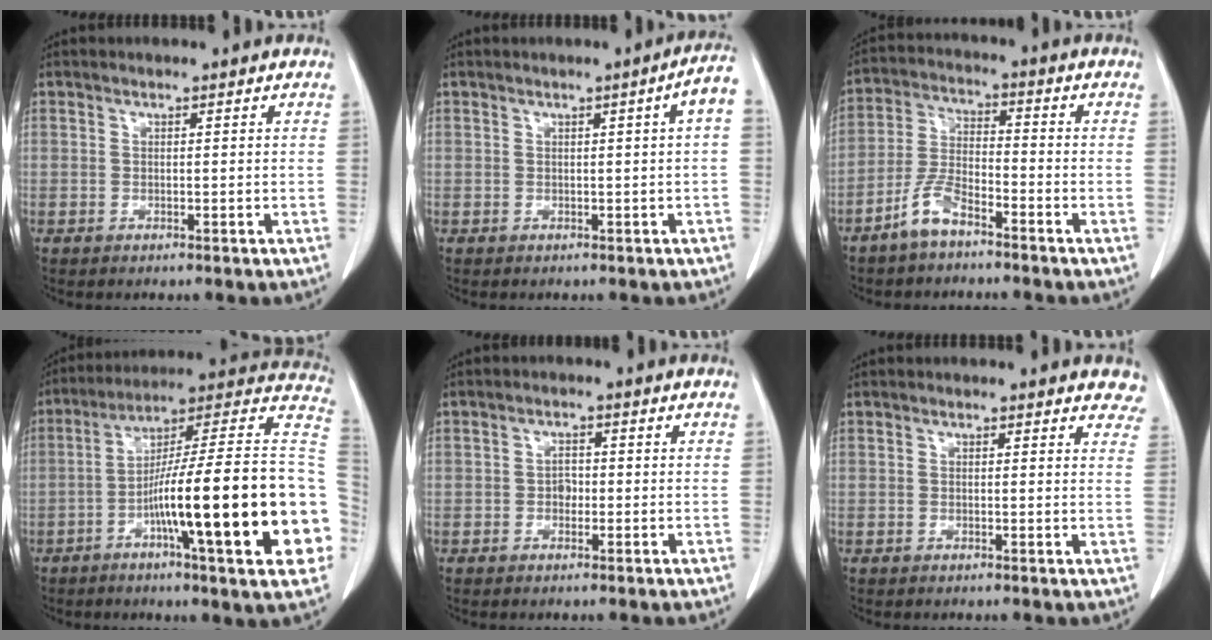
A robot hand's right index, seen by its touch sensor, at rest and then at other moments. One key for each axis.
{"total": 3.2, "fx": 0.4, "fy": -0.2, "fz": 3.2, "tx": -0.037, "ty": 0.008, "tz": 0.005}
{"total": 6.4, "fx": -4.6, "fy": 2.1, "fz": 4.0, "tx": -0.093, "ty": 0.000, "tz": -0.096}
{"total": 28.5, "fx": -6.0, "fy": 1.9, "fz": 27.8, "tx": -0.312, "ty": 0.011, "tz": -0.103}
{"total": 1.7, "fx": -0.4, "fy": 1.2, "fz": 1.1, "tx": -0.015, "ty": 0.005, "tz": -0.007}
{"total": 5.4, "fx": 5.0, "fy": 1.7, "fz": 1.2, "tx": 0.013, "ty": -0.012, "tz": 0.025}